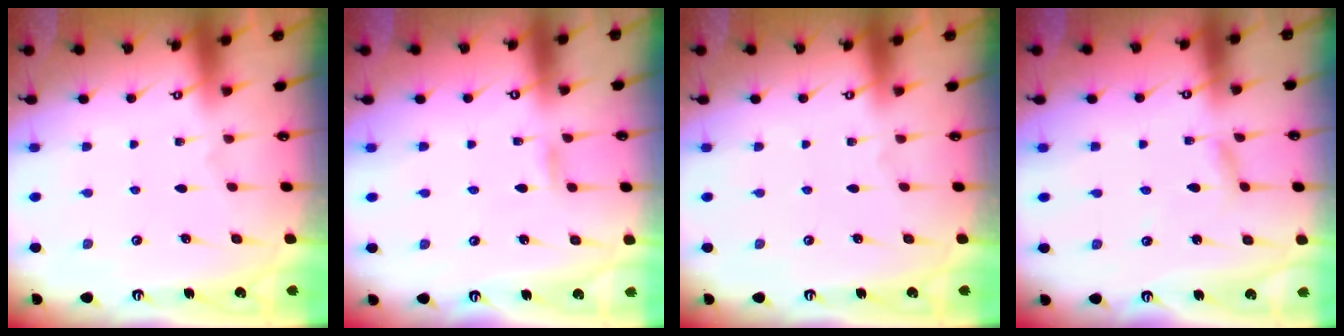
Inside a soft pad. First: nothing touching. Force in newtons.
{"total": 4.6, "press": 4.6, "slide": 0.5}
{"total": 0.0}
{"total": 2.8, "press": 2.8, "slide": 0.1}